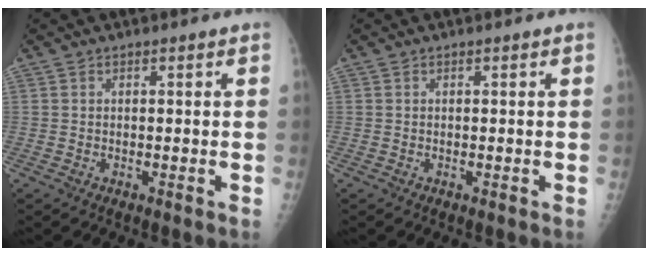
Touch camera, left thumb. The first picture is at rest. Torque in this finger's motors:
{"motor_torque": [0.00, 0.00, -0.03, -0.03, 0.00]}